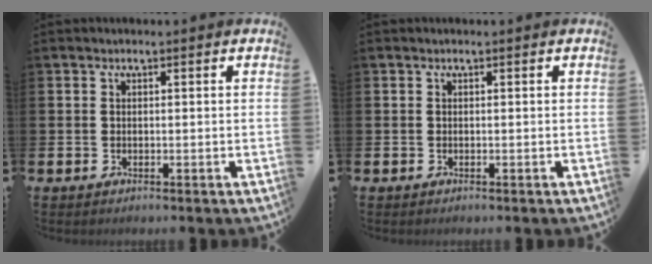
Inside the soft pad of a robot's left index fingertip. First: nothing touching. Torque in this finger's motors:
{"motor_torque": [0.00, 0.05, 0.00, -0.01]}